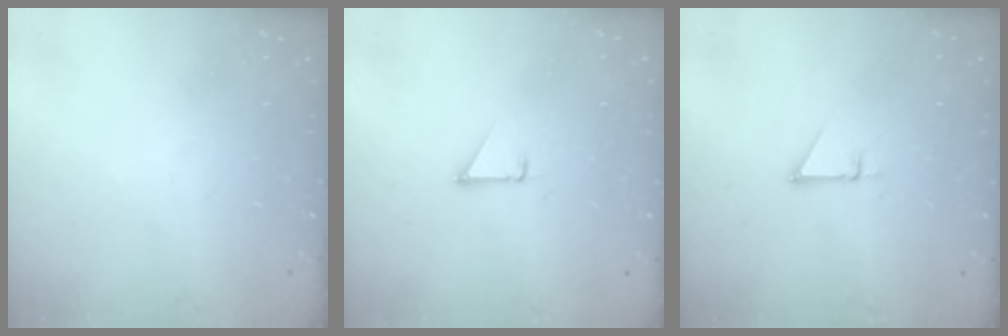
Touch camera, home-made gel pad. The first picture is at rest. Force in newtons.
{"total": 1.3, "press": 1.3, "slide": 0.1}
{"total": 1.4, "press": 1.4, "slide": 0.0}